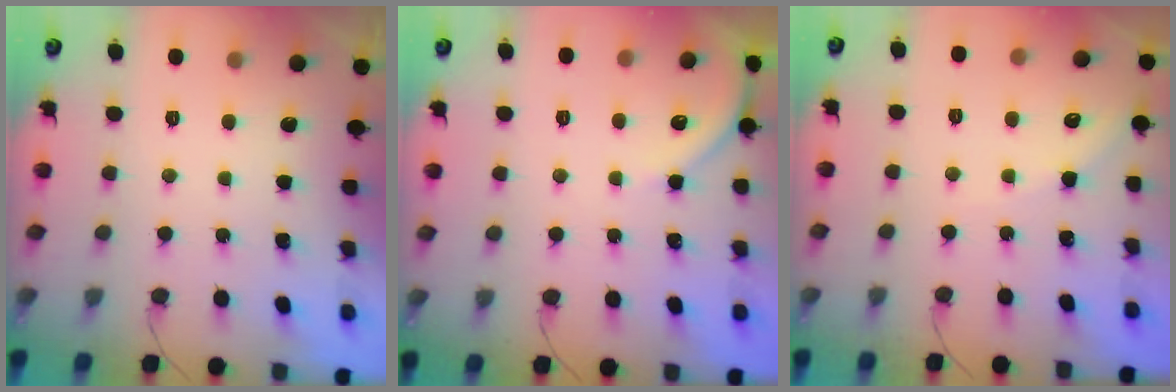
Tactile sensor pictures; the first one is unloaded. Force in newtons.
{"total": 4.3, "press": 4.3, "slide": 0.6}
{"total": 3.8, "press": 3.7, "slide": 0.6}